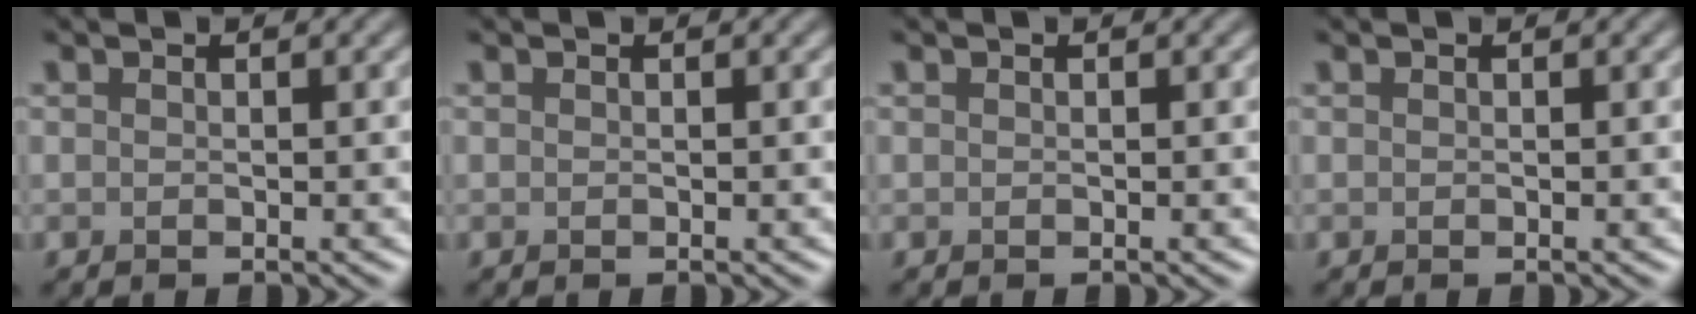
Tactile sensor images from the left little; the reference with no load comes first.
{"total": 0.0}
{"total": 0.0}
{"total": 0.0}